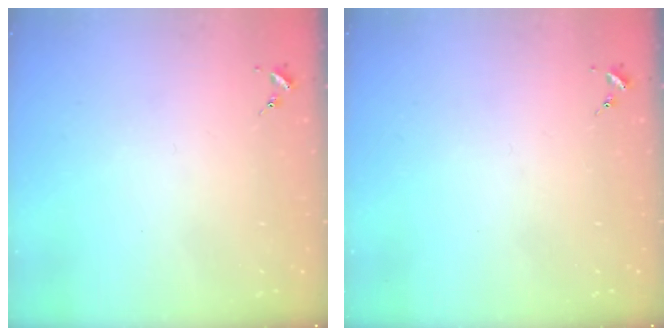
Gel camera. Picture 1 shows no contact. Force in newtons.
{"total": 0.0}